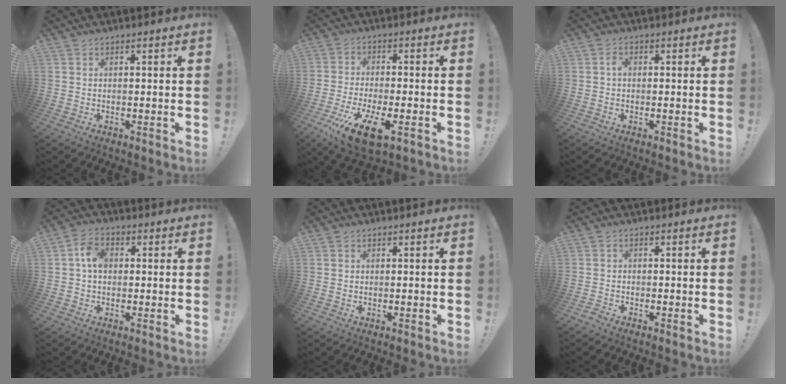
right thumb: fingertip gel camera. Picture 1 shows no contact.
{"total": 11.3, "force": [-5.9, 3.8, 8.9], "torque": [-0.169, 0.020, -0.095]}
{"total": 1.5, "force": [-0.2, 1.0, 1.1], "torque": [-0.026, 0.007, -0.004]}
{"total": 6.6, "force": [0.6, 4.6, 4.6], "torque": [-0.091, 0.014, 0.013]}
{"total": 0.6, "force": [0.2, 0.6, -0.3], "torque": [0.006, 0.003, 0.003]}
{"total": 1.5, "force": [-1.3, 0.7, 0.2], "torque": [0.001, 0.006, -0.024]}